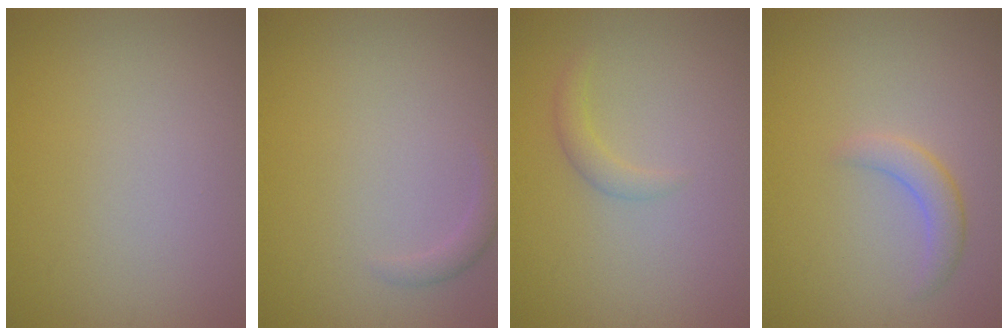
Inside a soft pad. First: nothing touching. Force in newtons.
{"total": 1.0, "press": 1.0, "slide": 0.0}
{"total": 1.2, "press": 1.2, "slide": 0.1}
{"total": 1.9, "press": 1.9, "slide": 0.1}